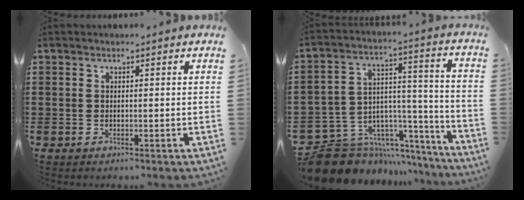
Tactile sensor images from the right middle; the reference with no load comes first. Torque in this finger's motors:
{"motor_torque": [2.14, 0.00, 0.28, 0.07]}